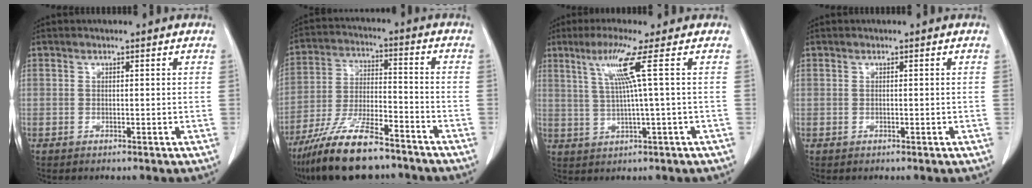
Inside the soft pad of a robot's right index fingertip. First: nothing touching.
{"total": 15.3, "force": [-11.7, 3.7, 9.1], "torque": [-0.187, -0.019, -0.214]}
{"total": 6.7, "force": [2.2, -1.9, 6.1], "torque": [-0.125, 0.006, 0.052]}
{"total": 0.0}